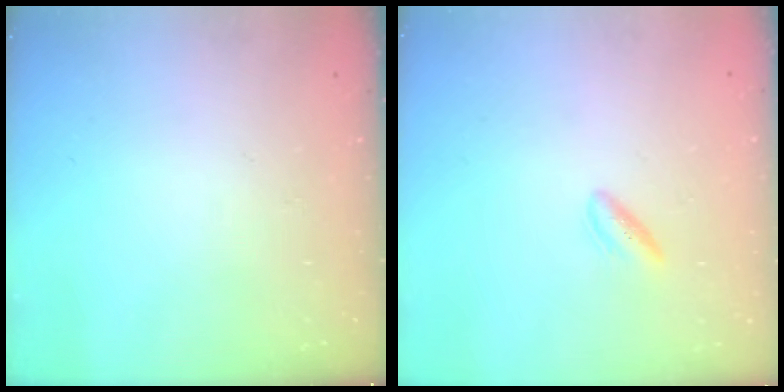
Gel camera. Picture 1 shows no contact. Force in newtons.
{"total": 3.5, "press": 3.0, "slide": 1.7}